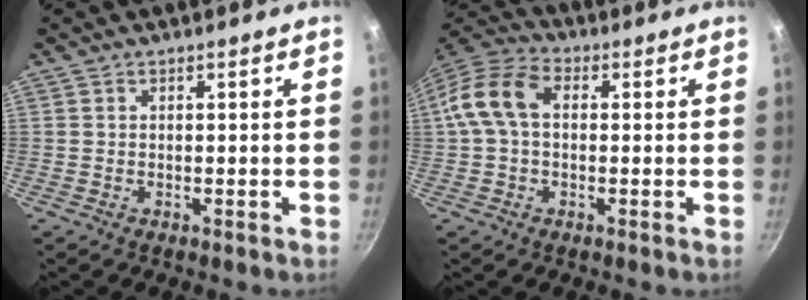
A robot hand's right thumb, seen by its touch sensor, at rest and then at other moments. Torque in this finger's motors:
{"motor_torque": [0.68, 2.03, 0.52, -0.57, 0.31]}